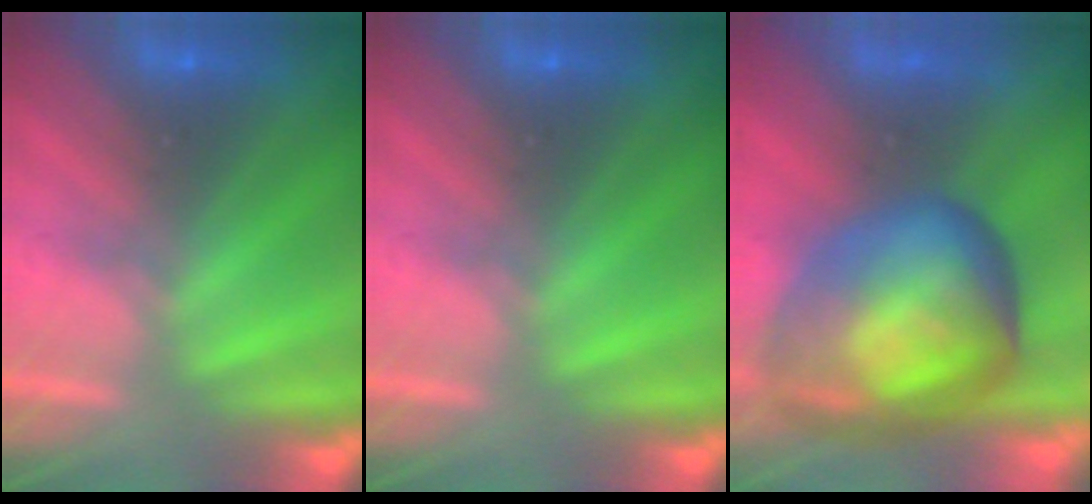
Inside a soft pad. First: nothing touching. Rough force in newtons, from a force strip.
{"total": 0.0}
{"total": 8.7}